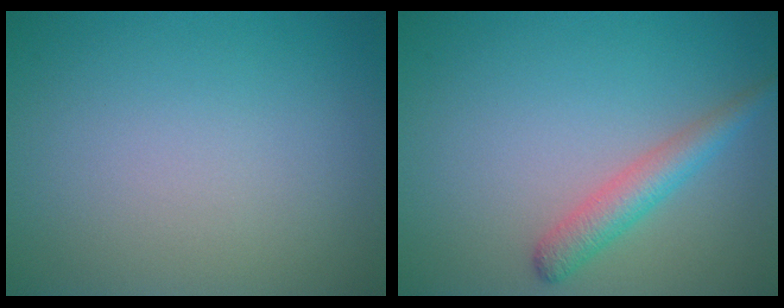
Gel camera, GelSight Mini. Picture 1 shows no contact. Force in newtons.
{"total": 2.8, "press": 2.8, "slide": 0.1}